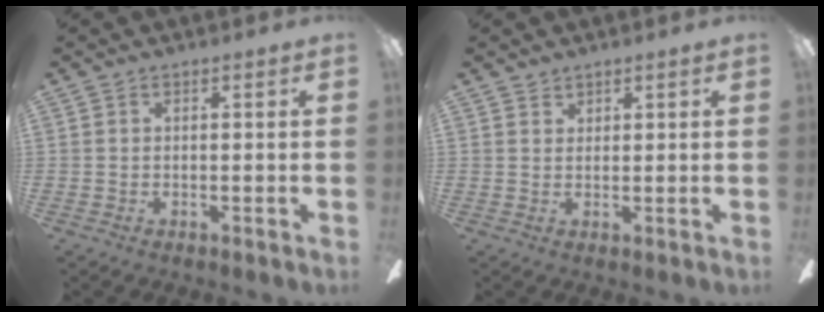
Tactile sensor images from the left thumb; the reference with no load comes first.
{"total": 1.3, "force": [1.2, 0.5, 0.0], "torque": [-0.001, -0.002, 0.024]}